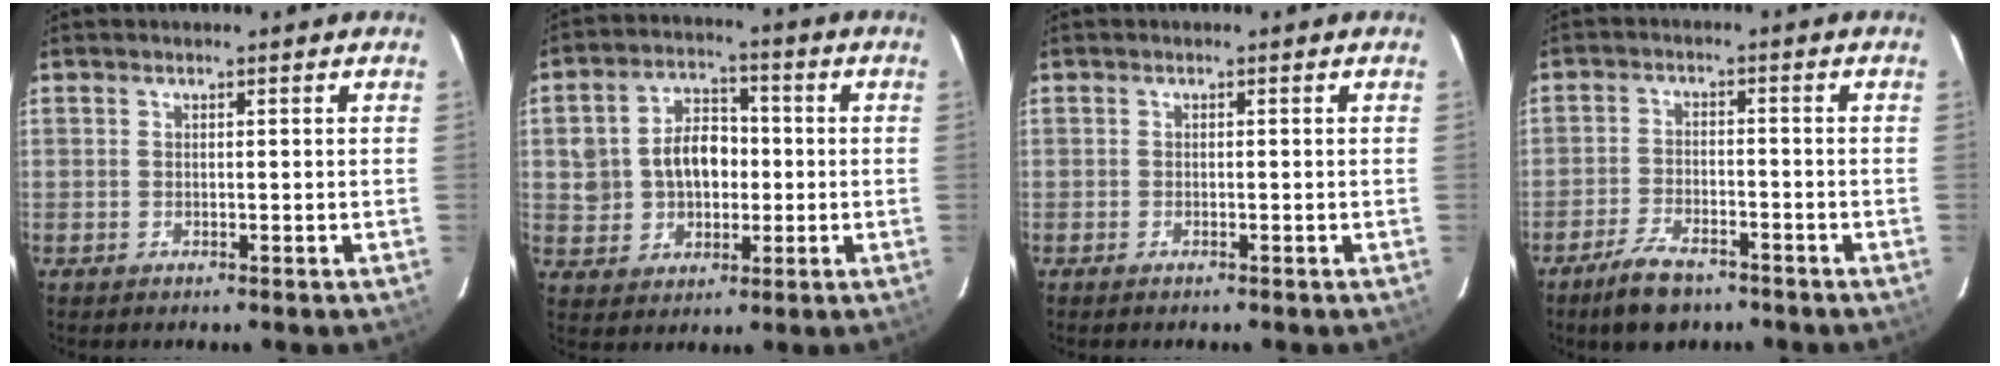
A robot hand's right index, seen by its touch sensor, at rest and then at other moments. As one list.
[{"total": 10.0, "force": [0.2, 7.9, 6.1], "torque": [-0.129, 0.029, 0.017]}, {"total": 0.7, "force": [-0.6, 0.2, 0.2], "torque": [-0.006, -0.001, -0.013]}, {"total": 7.3, "force": [-5.5, 2.9, 3.8], "torque": [-0.095, -0.002, -0.095]}]